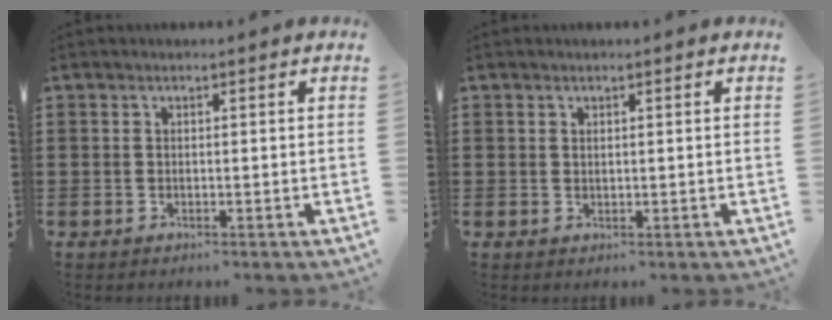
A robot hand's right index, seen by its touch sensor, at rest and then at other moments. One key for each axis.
{"total": 0.5, "fx": 0.4, "fy": 0.3, "fz": 0.2, "tx": -0.004, "ty": 0.002, "tz": 0.007}